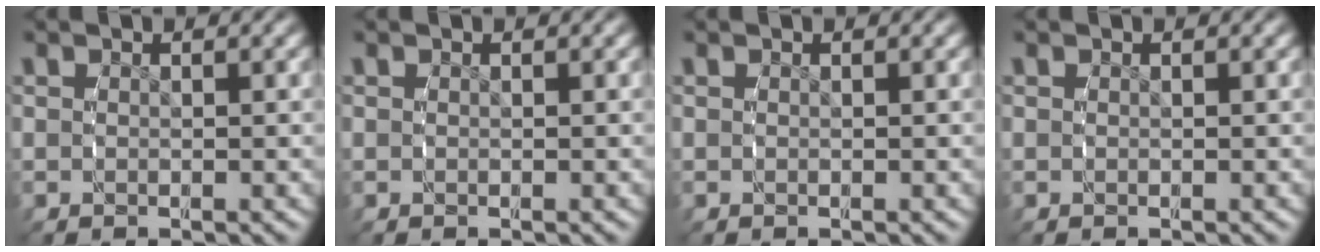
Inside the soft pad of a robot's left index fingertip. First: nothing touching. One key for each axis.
{"total": 0.0}
{"total": 0.0}
{"total": 0.0}